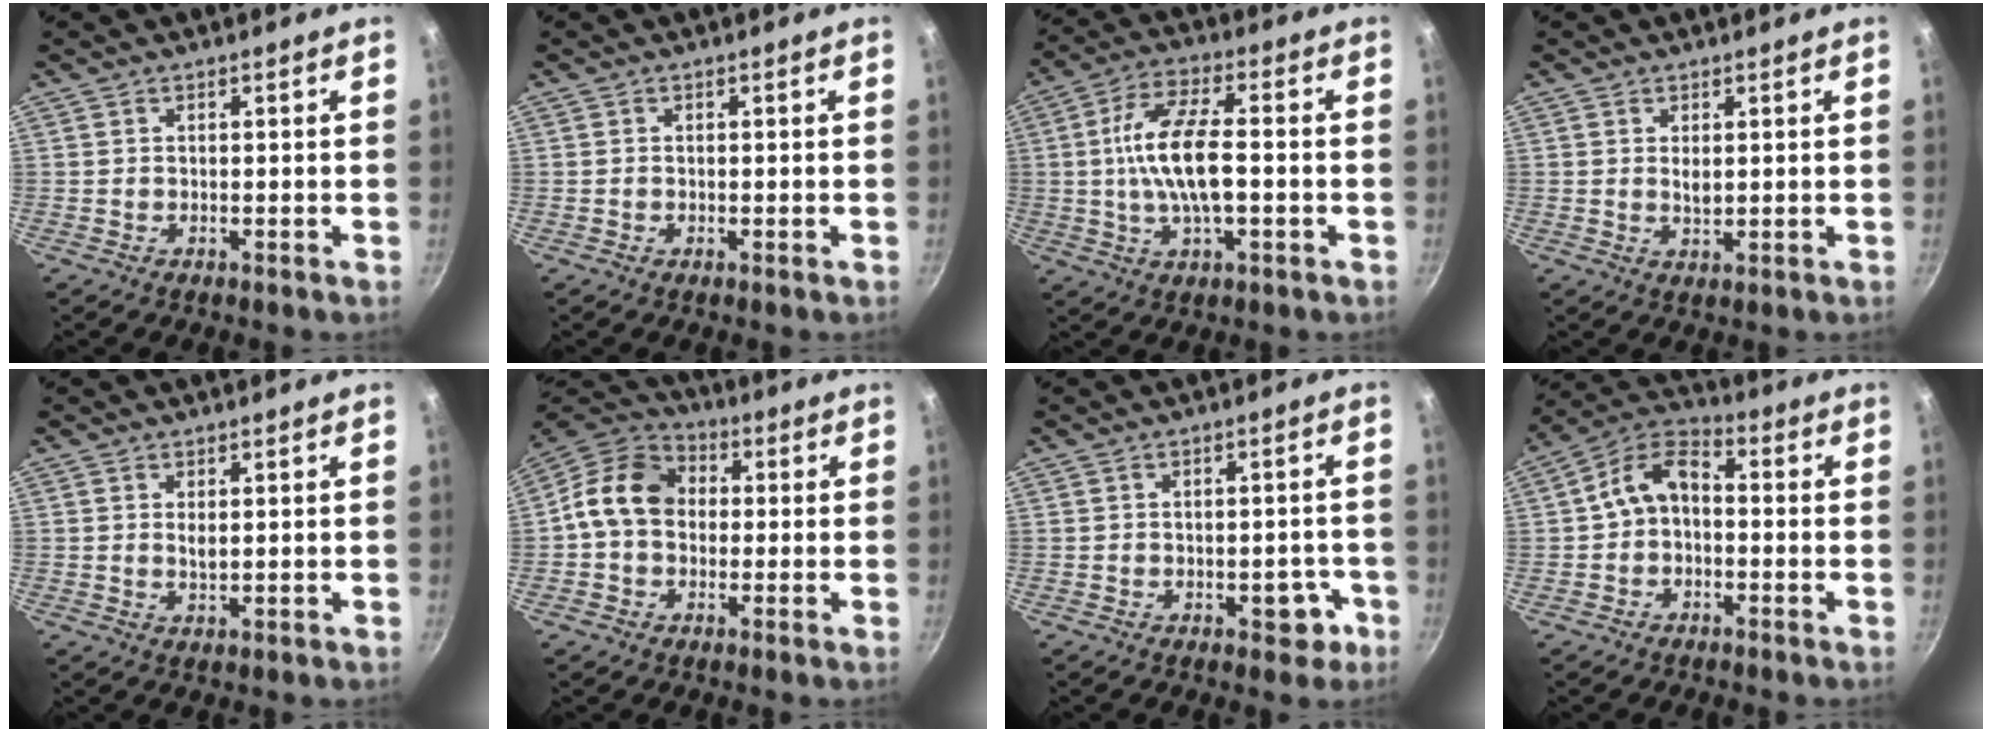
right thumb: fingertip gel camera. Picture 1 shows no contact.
{"total": 0.0}
{"total": 13.3, "force": [-0.8, 5.3, 12.1], "torque": [-0.223, 0.022, -0.025]}
{"total": 2.0, "force": [0.5, 0.9, 1.7], "torque": [-0.029, -0.005, 0.011]}
{"total": 1.6, "force": [0.5, 0.6, 1.4], "torque": [-0.026, -0.004, 0.010]}
{"total": 12.0, "force": [0.3, 9.6, 7.2], "torque": [-0.094, 0.030, -0.017]}
{"total": 4.8, "force": [-2.1, 2.8, 3.2], "torque": [-0.010, 0.020, -0.021]}
{"total": 6.5, "force": [-1.1, 4.4, 4.6], "torque": [-0.082, 0.037, -0.036]}